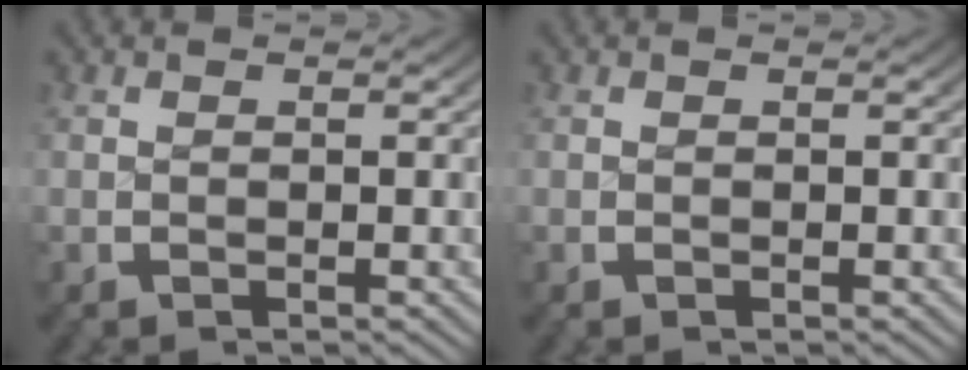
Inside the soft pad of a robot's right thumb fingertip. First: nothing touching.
{"total": 0.0}